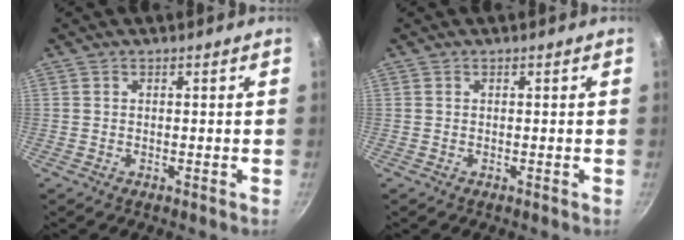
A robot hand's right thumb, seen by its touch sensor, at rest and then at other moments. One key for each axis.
{"total": 0.0}